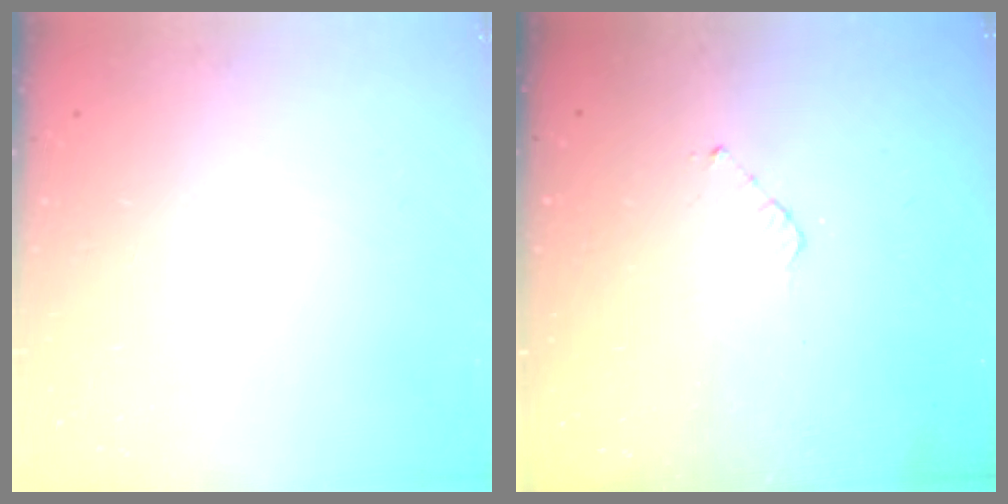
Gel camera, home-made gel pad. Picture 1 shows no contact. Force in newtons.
{"total": 3.0, "press": 2.9, "slide": 0.2}